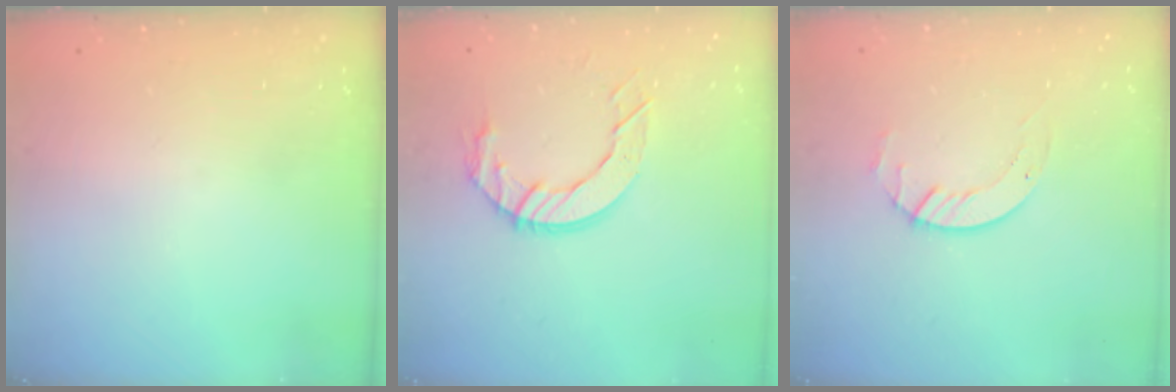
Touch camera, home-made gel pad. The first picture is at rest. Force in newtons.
{"total": 9.1, "press": 9.1, "slide": 0.5}
{"total": 3.6, "press": 3.6, "slide": 0.4}